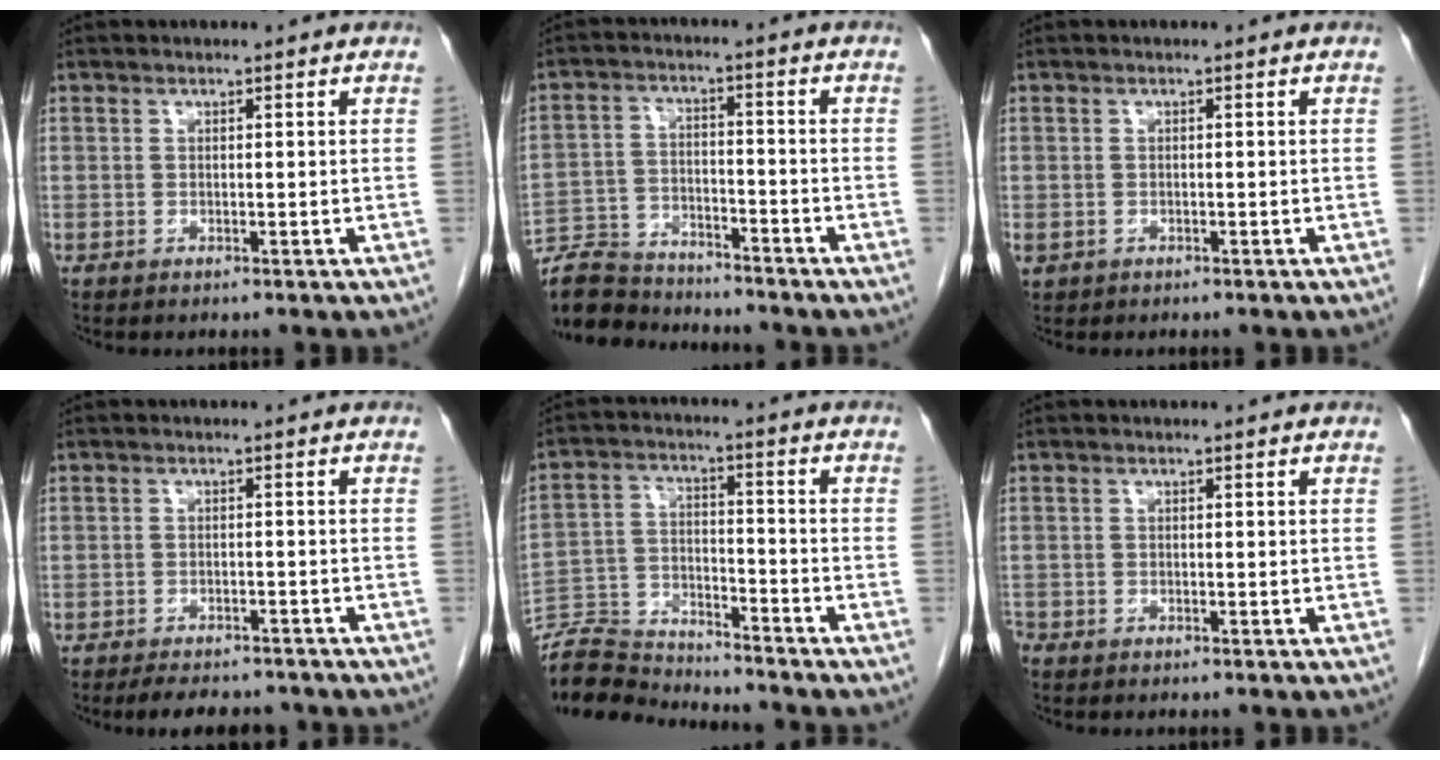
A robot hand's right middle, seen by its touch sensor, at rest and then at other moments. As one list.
[{"total": 11.2, "force": [-10.7, 2.4, 2.0], "torque": [-0.041, 0.005, -0.187]}, {"total": 1.1, "force": [-0.4, 1.0, 0.4], "torque": [-0.012, 0.002, 0.001]}, {"total": 7.3, "force": [-6.5, 2.3, 2.5], "torque": [-0.037, -0.005, -0.086]}, {"total": 9.7, "force": [-9.7, 0.7, 0.6], "torque": [-0.016, 0.008, -0.183]}, {"total": 1.1, "force": [-0.9, 0.6, 0.2], "torque": [-0.008, -0.001, -0.017]}]